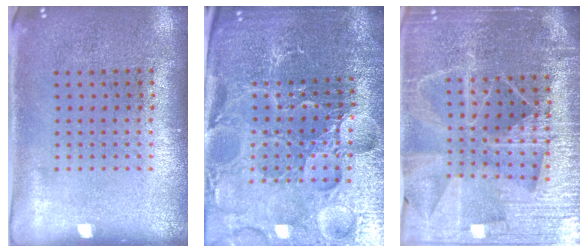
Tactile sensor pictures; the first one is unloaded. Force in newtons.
{"total": 5.2, "press": 5.0, "slide": 1.6}
{"total": 5.2, "press": 4.7, "slide": 2.2}